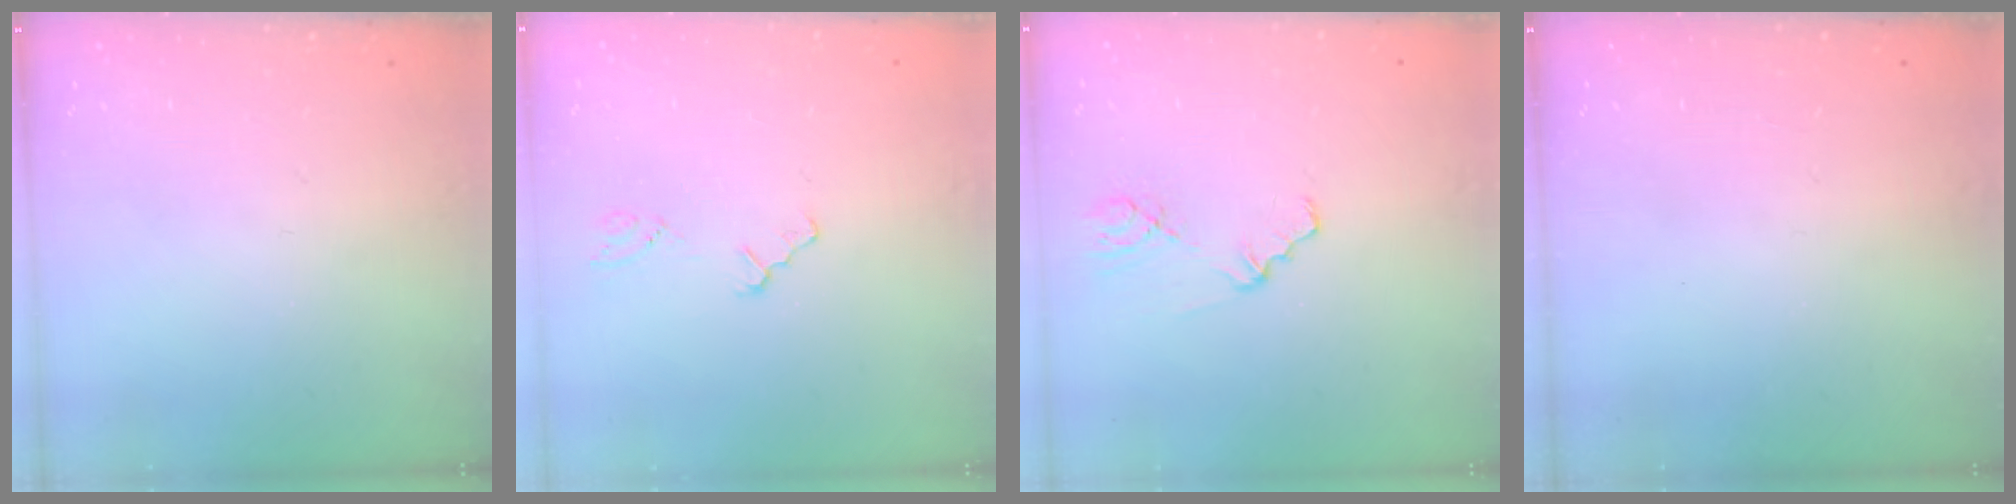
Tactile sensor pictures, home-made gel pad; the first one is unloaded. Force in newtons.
{"total": 0.0}
{"total": 1.1, "press": 1.0, "slide": 0.2}
{"total": 0.0}